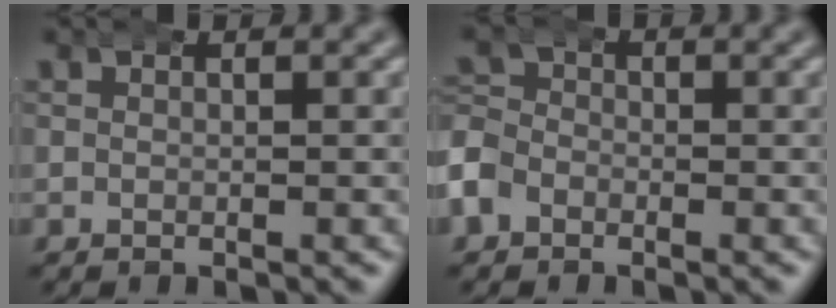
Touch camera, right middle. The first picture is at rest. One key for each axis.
{"total": 3.4, "fx": -1.4, "fy": 3.0, "fz": 0.7, "tx": -0.028, "ty": -0.010, "tz": -0.031}